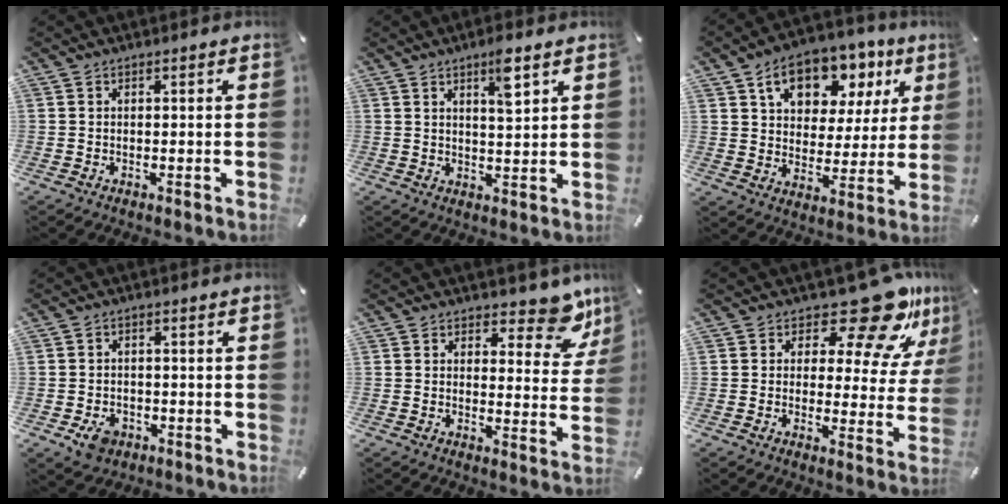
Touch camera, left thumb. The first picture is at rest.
{"total": 6.3, "force": [3.8, 1.3, 4.9], "torque": [-0.074, -0.018, 0.057]}
{"total": 13.9, "force": [8.0, 9.2, 6.6], "torque": [-0.103, -0.042, 0.141]}
{"total": 5.0, "force": [-2.2, 3.8, 2.4], "torque": [-0.040, 0.006, -0.041]}
{"total": 10.0, "force": [7.4, 4.6, 4.8], "torque": [-0.036, -0.058, 0.126]}
{"total": 16.6, "force": [11.3, 6.7, 10.1], "torque": [-0.133, -0.086, 0.187]}